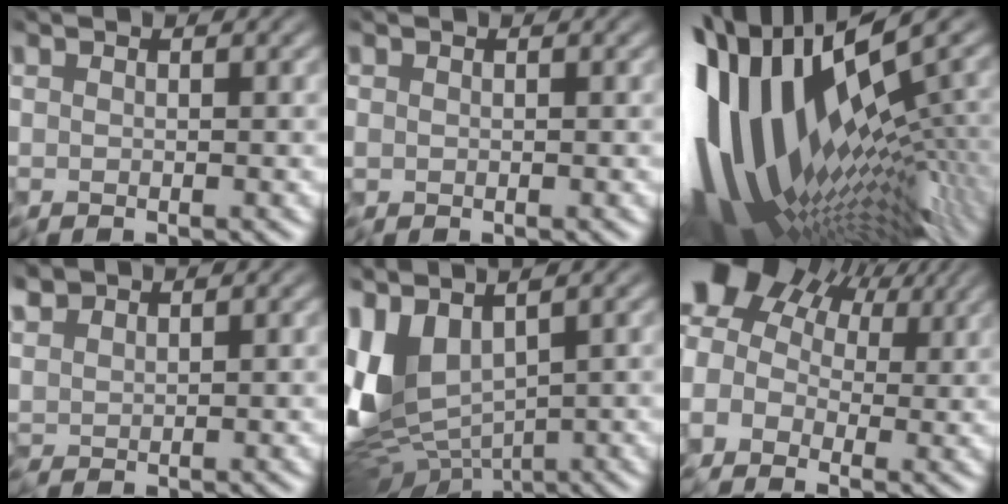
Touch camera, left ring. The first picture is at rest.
{"total": 0.0}
{"total": 16.7, "force": [-0.4, 5.9, 15.6], "torque": [-0.287, -0.017, 0.002]}
{"total": 2.3, "force": [1.7, 1.1, 1.1], "torque": [-0.041, 0.002, 0.039]}
{"total": 8.6, "force": [0.5, 4.6, 7.3], "torque": [-0.172, -0.021, 0.016]}
{"total": 8.3, "force": [2.6, 5.7, 5.4], "torque": [-0.098, 0.037, 0.022]}